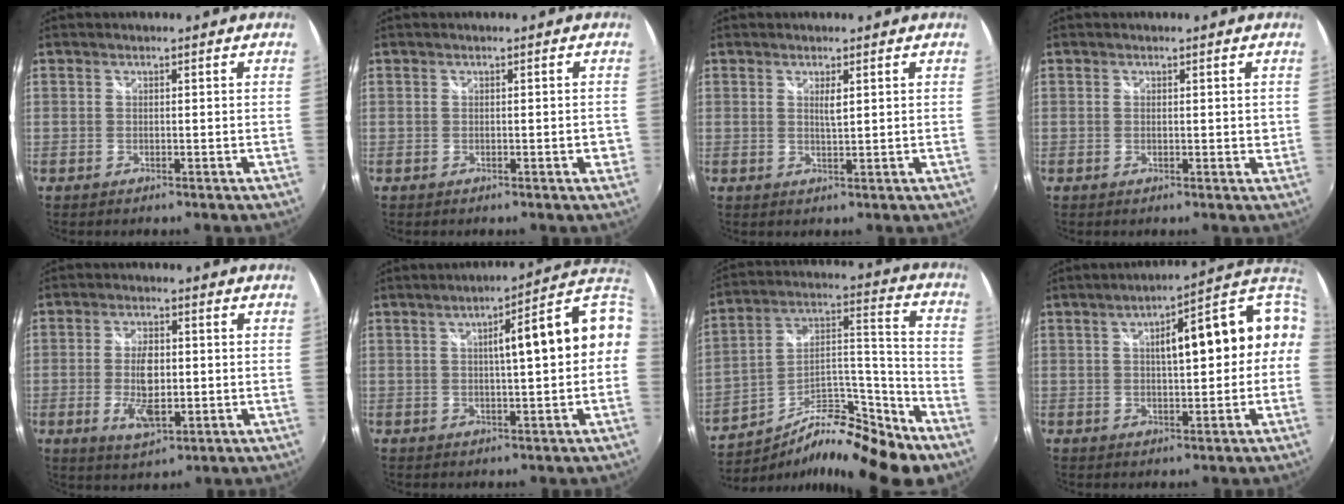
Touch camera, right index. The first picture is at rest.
{"total": 1.5, "force": [-0.5, 0.6, 1.3], "torque": [-0.014, 0.004, -0.005]}
{"total": 1.7, "force": [0.7, 0.2, 1.6], "torque": [-0.025, -0.001, 0.011]}
{"total": 1.1, "force": [0.4, 0.8, 0.6], "torque": [-0.008, 0.000, 0.007]}
{"total": 7.7, "force": [-1.3, 3.7, 6.7], "torque": [-0.131, -0.007, -0.022]}
{"total": 12.3, "force": [1.3, 1.5, 12.1], "torque": [-0.143, 0.030, 0.027]}
{"total": 19.3, "force": [-12.7, 4.8, 13.7], "torque": [-0.224, 0.009, -0.217]}
{"total": 13.4, "force": [0.8, 4.0, 12.8], "torque": [-0.162, 0.033, 0.022]}